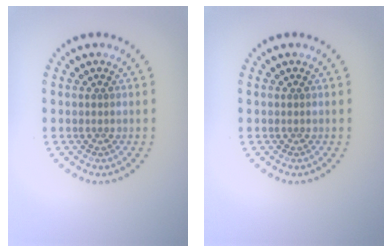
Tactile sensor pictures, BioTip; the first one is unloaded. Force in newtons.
{"total": 0.0}